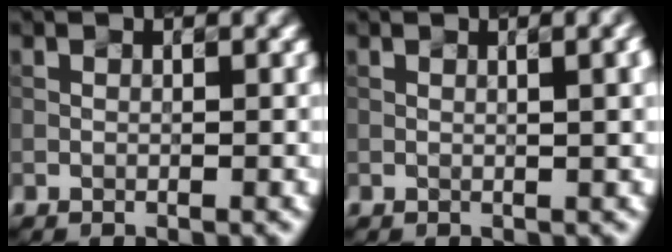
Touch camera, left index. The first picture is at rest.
{"total": 3.8, "force": [1.0, 1.5, 3.4], "torque": [-0.024, 0.016, 0.003]}